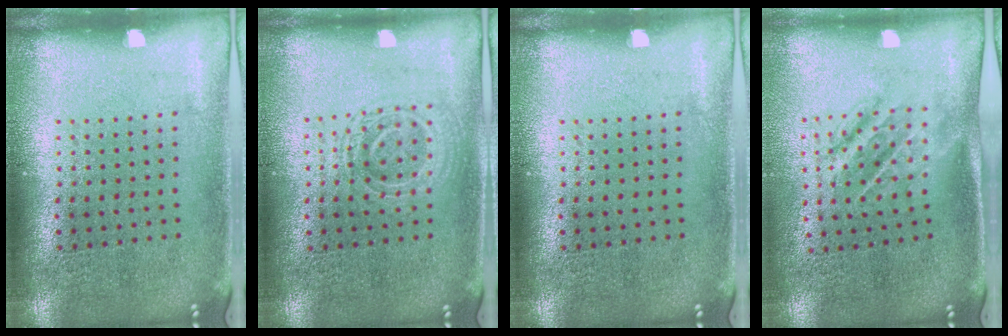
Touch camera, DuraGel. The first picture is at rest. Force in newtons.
{"total": 1.3, "press": 1.2, "slide": 0.3}
{"total": 0.0}
{"total": 1.7, "press": 1.3, "slide": 1.1}